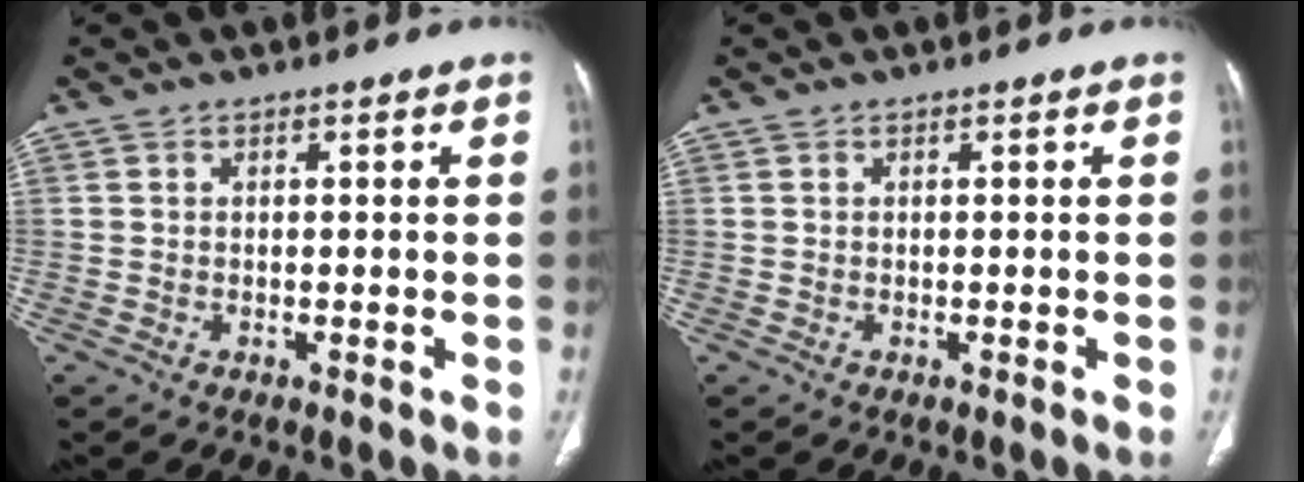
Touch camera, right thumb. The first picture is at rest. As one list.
[{"total": 0.0}]